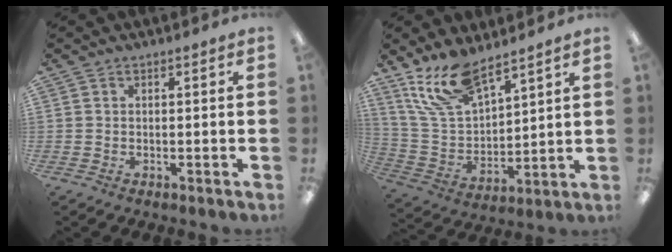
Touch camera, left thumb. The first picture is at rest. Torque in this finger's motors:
{"motor_torque": [0.20, 0.14, -0.13, -0.25, 0.10]}